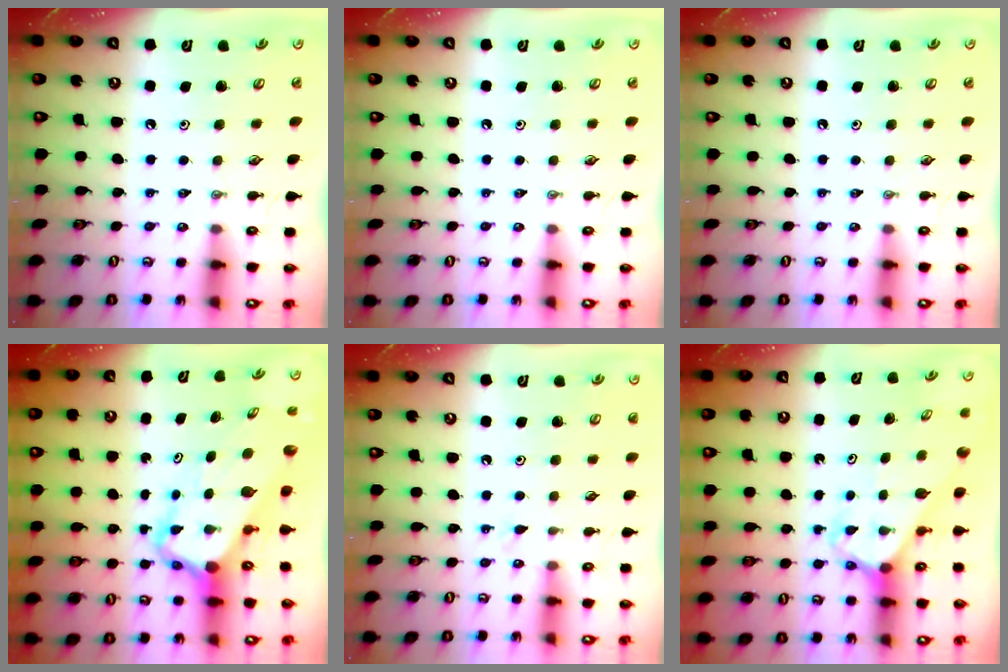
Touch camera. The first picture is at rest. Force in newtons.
{"total": 0.0}
{"total": 0.0}
{"total": 7.2, "press": 7.2, "slide": 0.5}
{"total": 6.2, "press": 6.2, "slide": 0.6}
{"total": 2.8, "press": 2.8, "slide": 0.2}